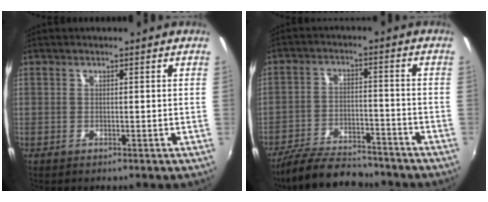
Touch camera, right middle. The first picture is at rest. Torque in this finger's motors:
{"motor_torque": [0.80, -1.08, -0.01, 0.00]}